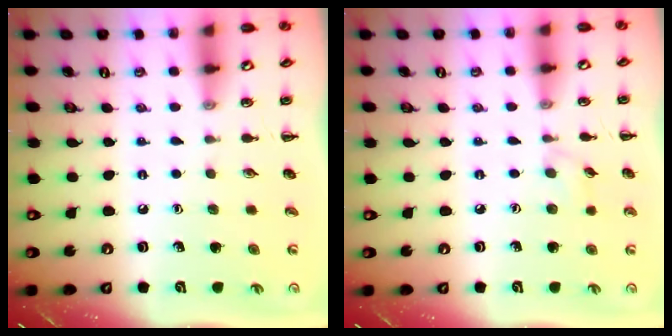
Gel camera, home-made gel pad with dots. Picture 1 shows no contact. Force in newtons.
{"total": 3.7, "press": 3.4, "slide": 1.4}